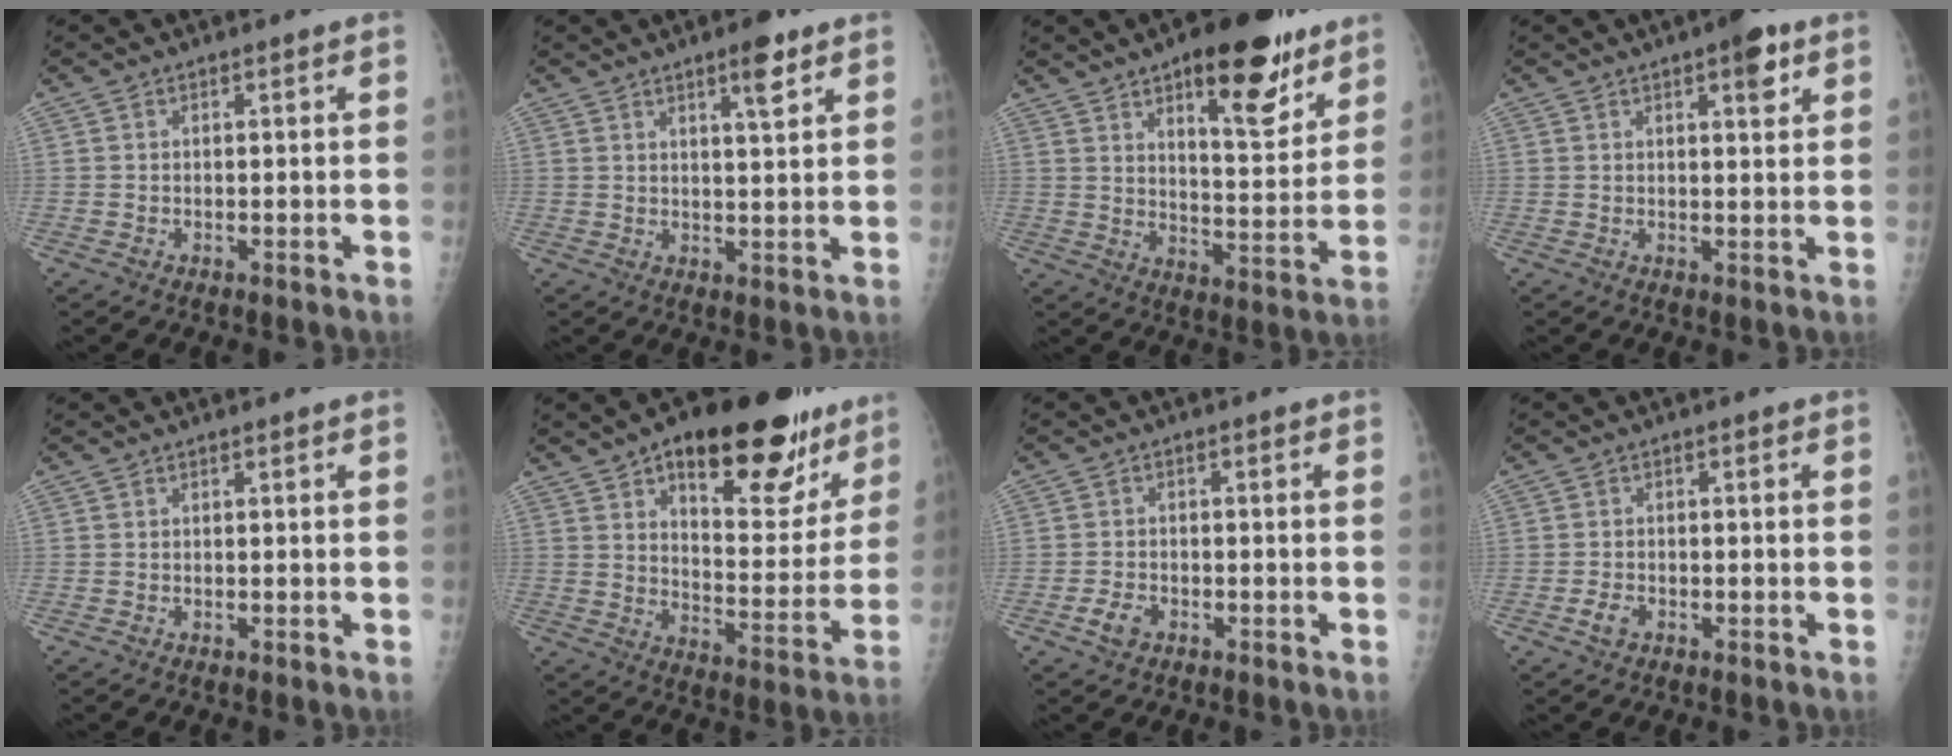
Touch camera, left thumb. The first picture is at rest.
{"total": 5.3, "force": [3.3, 1.1, 4.0], "torque": [-0.054, -0.019, 0.047]}
{"total": 17.8, "force": [10.4, 6.7, 12.8], "torque": [-0.137, -0.056, 0.152]}
{"total": 5.1, "force": [2.8, 1.7, 4.0], "torque": [-0.042, -0.009, 0.032]}
{"total": 0.0}
{"total": 24.3, "force": [14.7, 10.6, 16.2], "torque": [-0.170, -0.047, 0.213]}
{"total": 3.1, "force": [-1.6, 2.0, 1.7], "torque": [-0.030, 0.009, -0.027]}
{"total": 2.2, "force": [-1.1, 1.4, 1.2], "torque": [-0.024, 0.006, -0.020]}